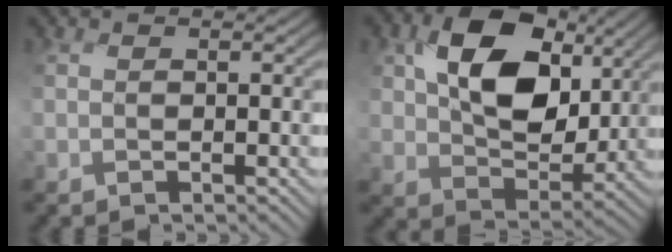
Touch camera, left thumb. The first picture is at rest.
{"total": 12.4, "force": [3.8, 8.4, 8.3], "torque": [-0.165, 0.009, 0.061]}